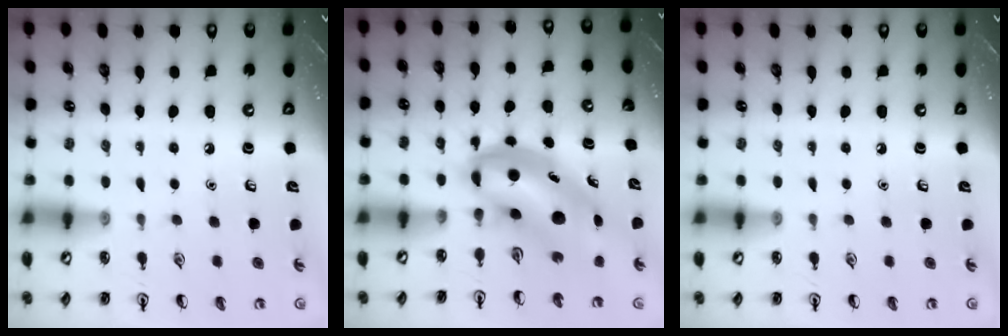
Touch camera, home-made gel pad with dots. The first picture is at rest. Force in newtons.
{"total": 7.1, "press": 6.8, "slide": 2.0}
{"total": 0.0}